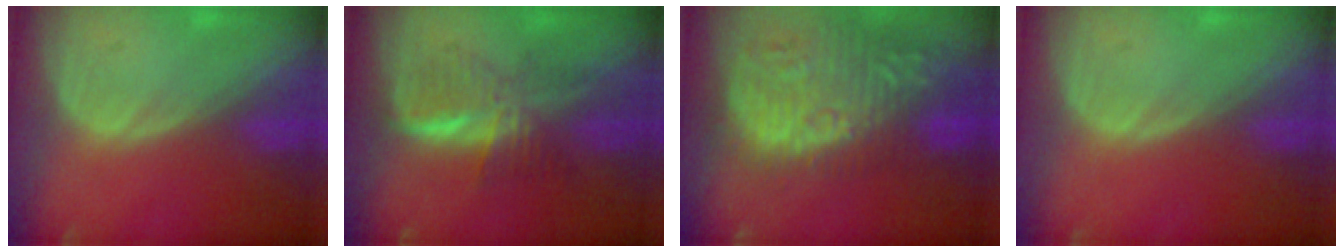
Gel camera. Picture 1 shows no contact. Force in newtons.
{"total": 5.8, "press": 5.7, "slide": 0.8}
{"total": 14.6, "press": 12.6, "slide": 7.4}
{"total": 0.0}